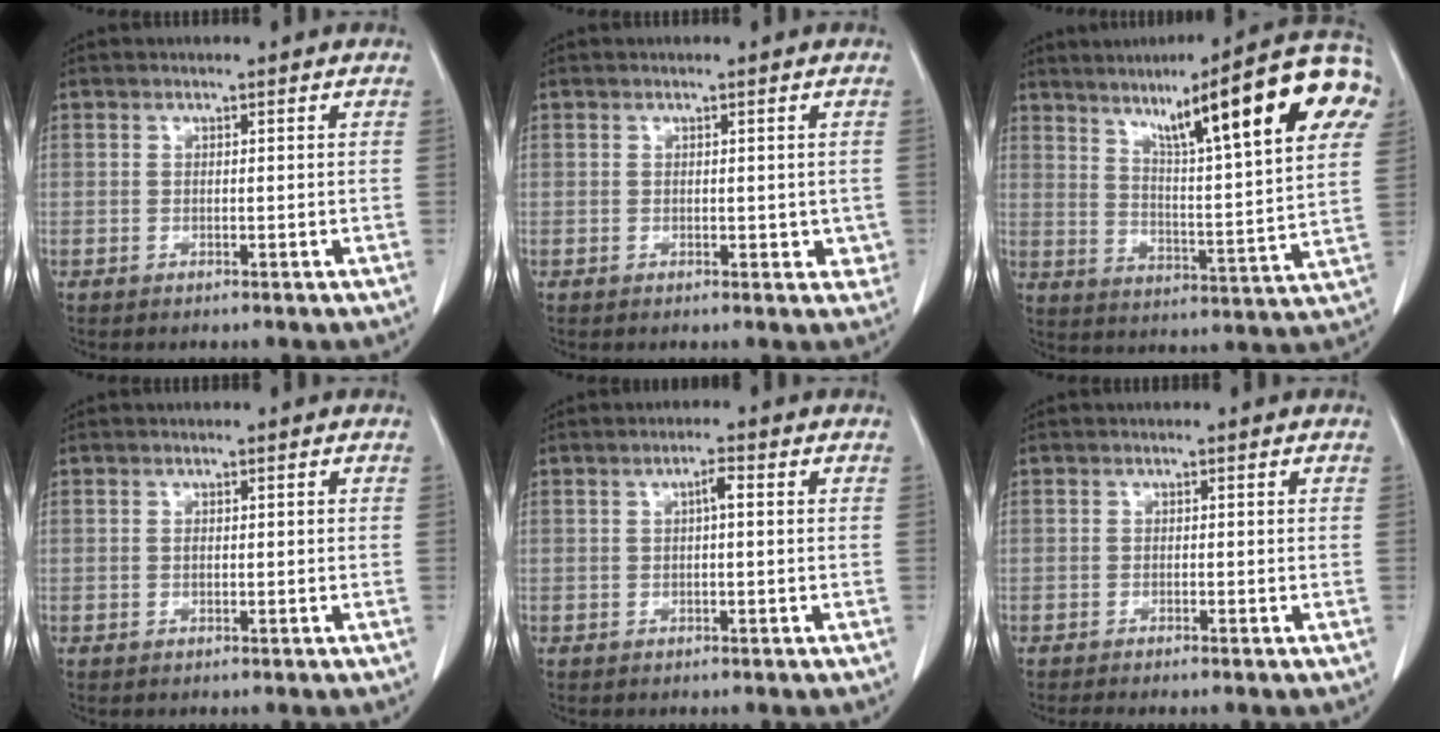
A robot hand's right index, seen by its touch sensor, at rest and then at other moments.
{"total": 2.6, "force": [0.0, 1.6, 2.1], "torque": [-0.012, -0.001, 0.002]}
{"total": 24.3, "force": [11.6, 2.1, 21.3], "torque": [-0.277, 0.031, 0.156]}
{"total": 0.7, "force": [0.0, 0.3, 0.6], "torque": [-0.013, -0.001, 0.002]}
{"total": 1.8, "force": [0.3, 0.3, 1.8], "torque": [-0.030, 0.005, 0.004]}
{"total": 2.5, "force": [-2.2, -0.2, 1.3], "torque": [-0.017, -0.003, -0.031]}